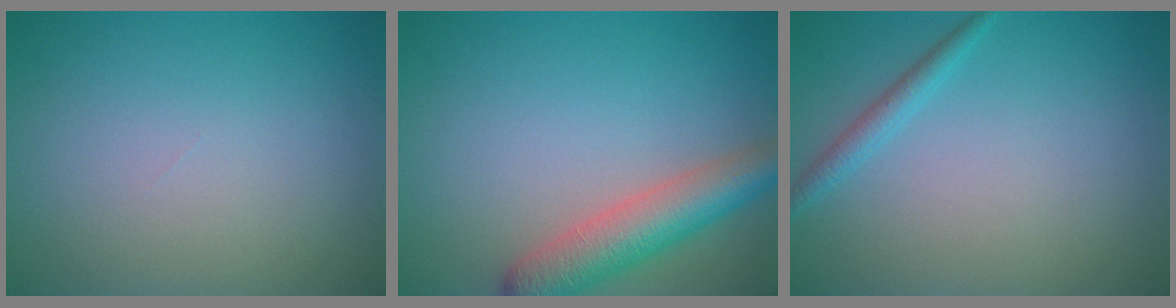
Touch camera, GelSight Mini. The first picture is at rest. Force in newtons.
{"total": 5.3, "press": 5.3, "slide": 0.3}
{"total": 1.5, "press": 1.5, "slide": 0.1}